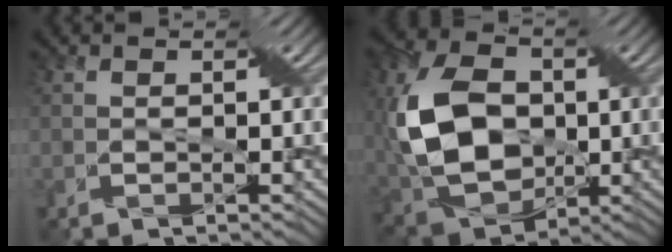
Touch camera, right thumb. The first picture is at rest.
{"total": 13.0, "force": [0.0, 9.0, 9.3], "torque": [-0.234, 0.001, 0.001]}